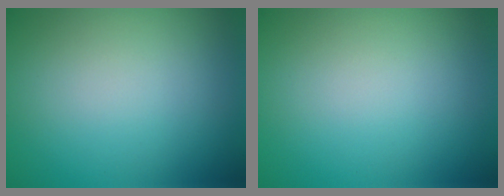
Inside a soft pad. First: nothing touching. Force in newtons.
{"total": 0.0}